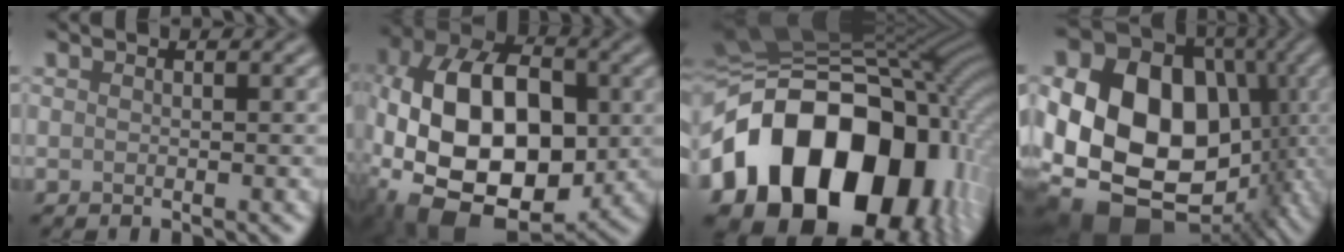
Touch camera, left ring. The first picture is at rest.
{"total": 16.3, "force": [-2.3, 10.3, 12.4], "torque": [-0.225, -0.002, -0.050]}
{"total": 20.1, "force": [-4.2, 14.7, 13.1], "torque": [-0.234, -0.005, -0.071]}
{"total": 20.2, "force": [-2.4, 15.9, 12.3], "torque": [-0.214, -0.013, -0.059]}